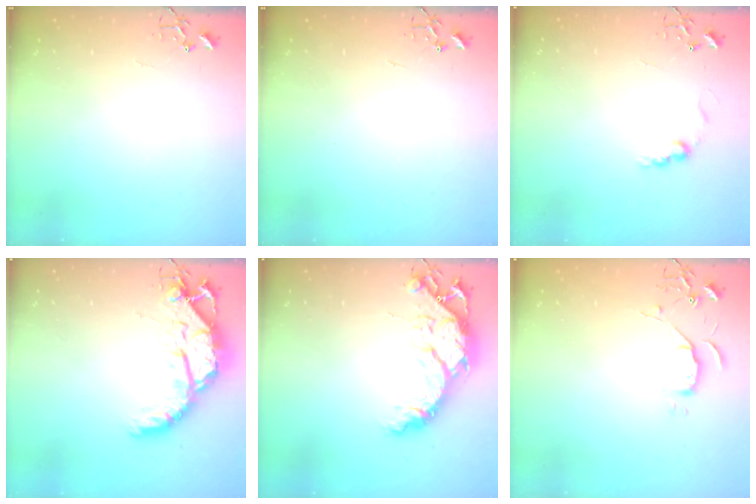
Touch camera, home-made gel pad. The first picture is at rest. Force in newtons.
{"total": 0.0}
{"total": 7.1, "press": 7.0, "slide": 0.4}
{"total": 15.7, "press": 15.6, "slide": 1.5}
{"total": 17.1, "press": 17.1, "slide": 0.7}
{"total": 5.1, "press": 5.1, "slide": 0.6}